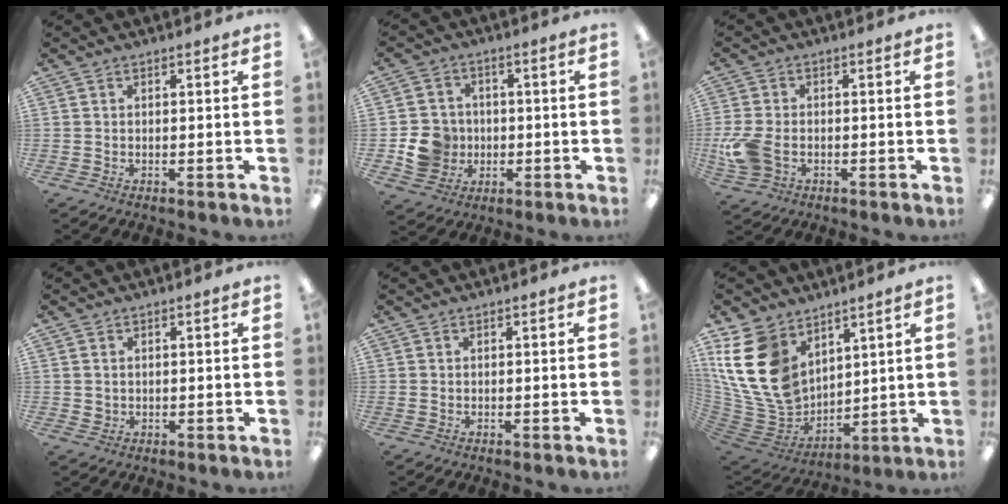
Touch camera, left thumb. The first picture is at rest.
{"total": 9.1, "force": [-1.7, 8.5, 2.7], "torque": [-0.063, 0.018, -0.022]}
{"total": 7.7, "force": [-2.0, 5.2, 5.3], "torque": [-0.128, 0.000, -0.036]}
{"total": 1.3, "force": [0.3, 1.2, 0.2], "torque": [-0.006, 0.004, 0.005]}
{"total": 0.0}
{"total": 18.1, "force": [7.5, 12.6, 10.6], "torque": [-0.266, -0.052, 0.141]}